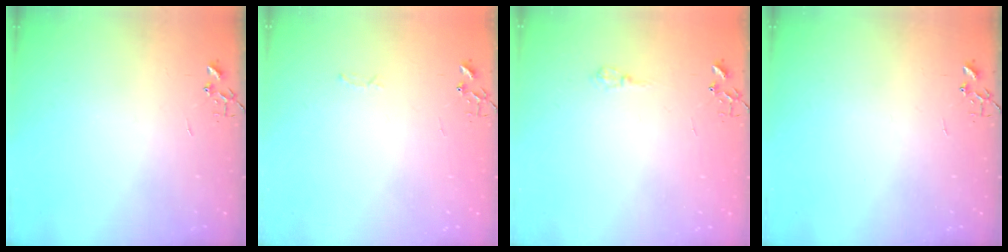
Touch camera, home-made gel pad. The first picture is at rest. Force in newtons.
{"total": 2.8, "press": 2.8, "slide": 0.4}
{"total": 6.5, "press": 6.4, "slide": 0.8}
{"total": 0.0}